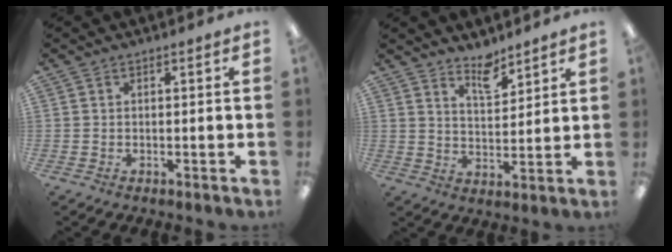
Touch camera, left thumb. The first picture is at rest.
{"total": 6.7, "force": [5.7, 2.3, 2.6], "torque": [-0.026, -0.042, 0.098]}